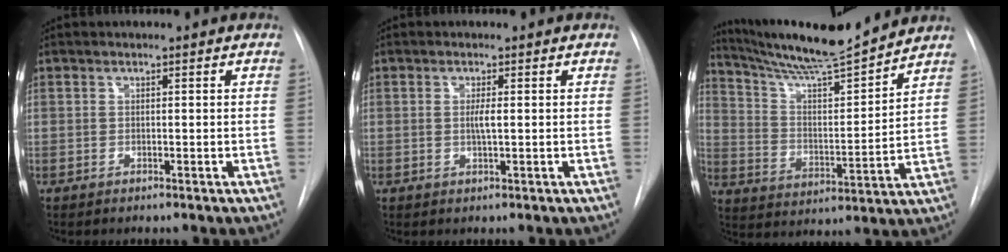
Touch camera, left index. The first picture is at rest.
{"total": 1.7, "force": [0.1, 0.1, 1.7], "torque": [-0.034, -0.001, 0.001]}
{"total": 16.4, "force": [15.1, 0.3, 6.3], "torque": [-0.110, -0.003, 0.250]}